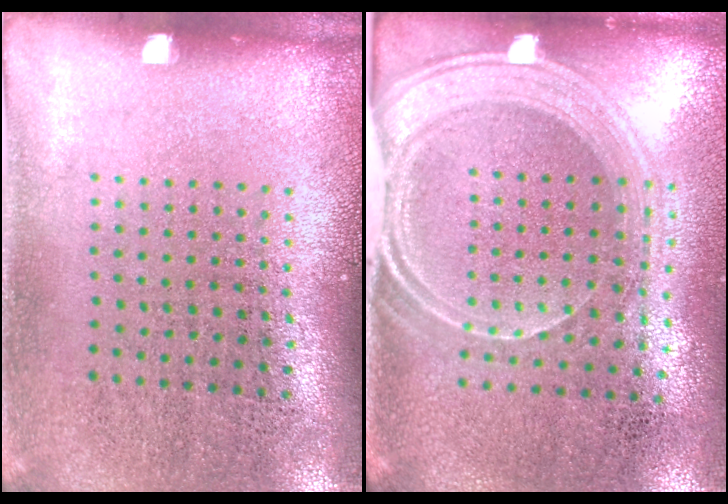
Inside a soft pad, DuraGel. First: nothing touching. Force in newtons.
{"total": 1.9, "press": 1.6, "slide": 1.0}